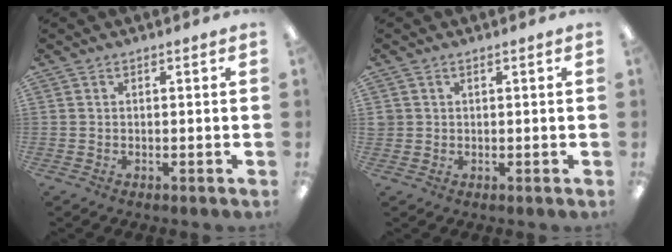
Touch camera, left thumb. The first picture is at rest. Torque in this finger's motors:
{"motor_torque": [-0.09, 0.17, 0.32, 0.07, 0.00]}